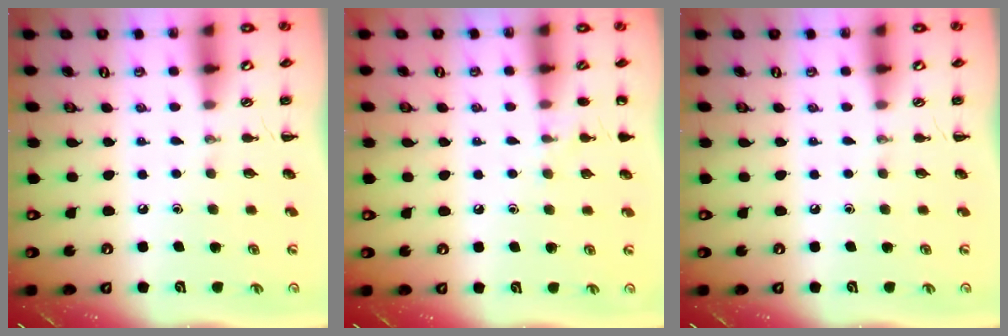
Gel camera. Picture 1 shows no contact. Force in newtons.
{"total": 6.4, "press": 6.2, "slide": 1.8}
{"total": 0.0}